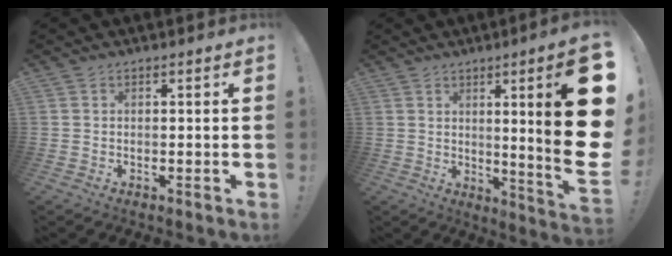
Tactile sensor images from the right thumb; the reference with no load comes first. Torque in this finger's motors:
{"motor_torque": [1.20, 3.80, 1.46, -0.67, 0.52]}